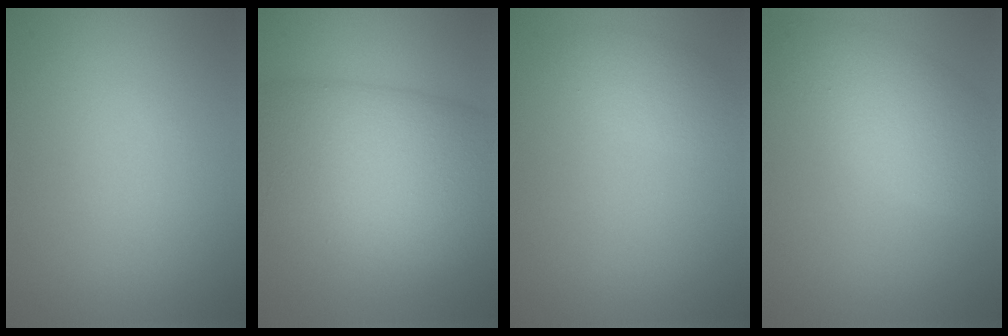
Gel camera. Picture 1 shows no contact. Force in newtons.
{"total": 13.0, "press": 13.0, "slide": 0.1}
{"total": 1.8, "press": 1.8, "slide": 0.1}
{"total": 4.9, "press": 4.9, "slide": 0.2}